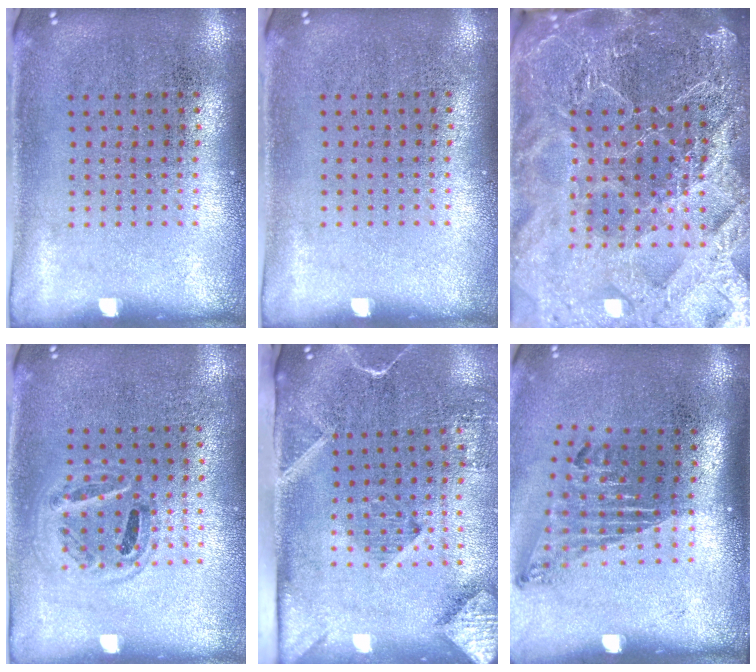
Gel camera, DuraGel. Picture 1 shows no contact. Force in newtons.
{"total": 0.0}
{"total": 6.3, "press": 5.5, "slide": 3.1}
{"total": 1.0, "press": 0.9, "slide": 0.3}
{"total": 2.8, "press": 2.1, "slide": 1.9}
{"total": 1.7, "press": 1.1, "slide": 1.3}